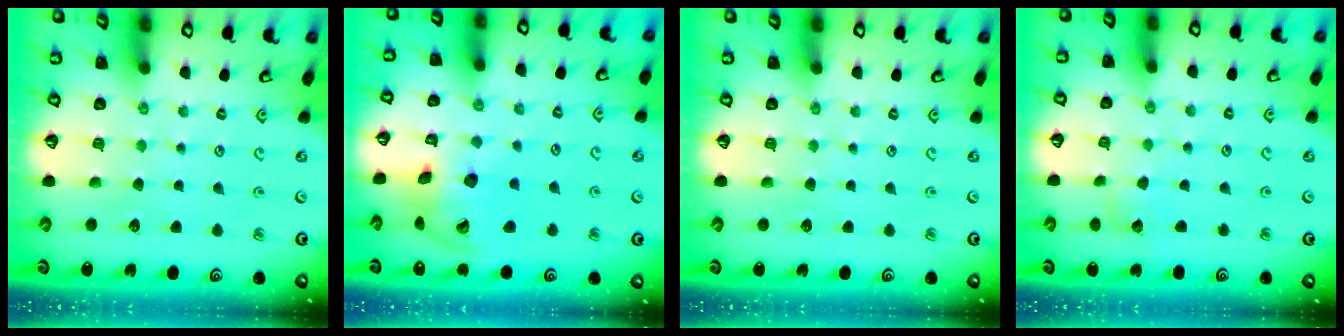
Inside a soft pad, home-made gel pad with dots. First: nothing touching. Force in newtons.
{"total": 14.9, "press": 14.8, "slide": 1.8}
{"total": 0.0}
{"total": 3.0, "press": 3.0, "slide": 0.3}